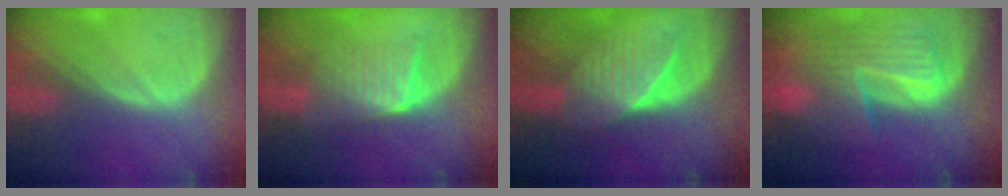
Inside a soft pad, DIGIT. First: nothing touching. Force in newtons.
{"total": 6.8, "press": 6.0, "slide": 3.2}
{"total": 7.5, "press": 6.8, "slide": 3.2}
{"total": 9.9, "press": 8.5, "slide": 5.1}